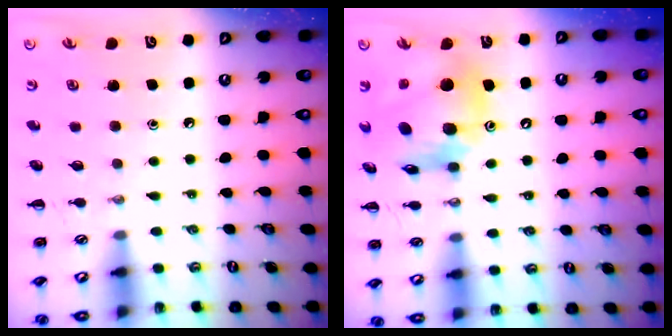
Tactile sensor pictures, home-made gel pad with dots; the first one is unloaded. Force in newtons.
{"total": 14.8, "press": 14.2, "slide": 4.4}